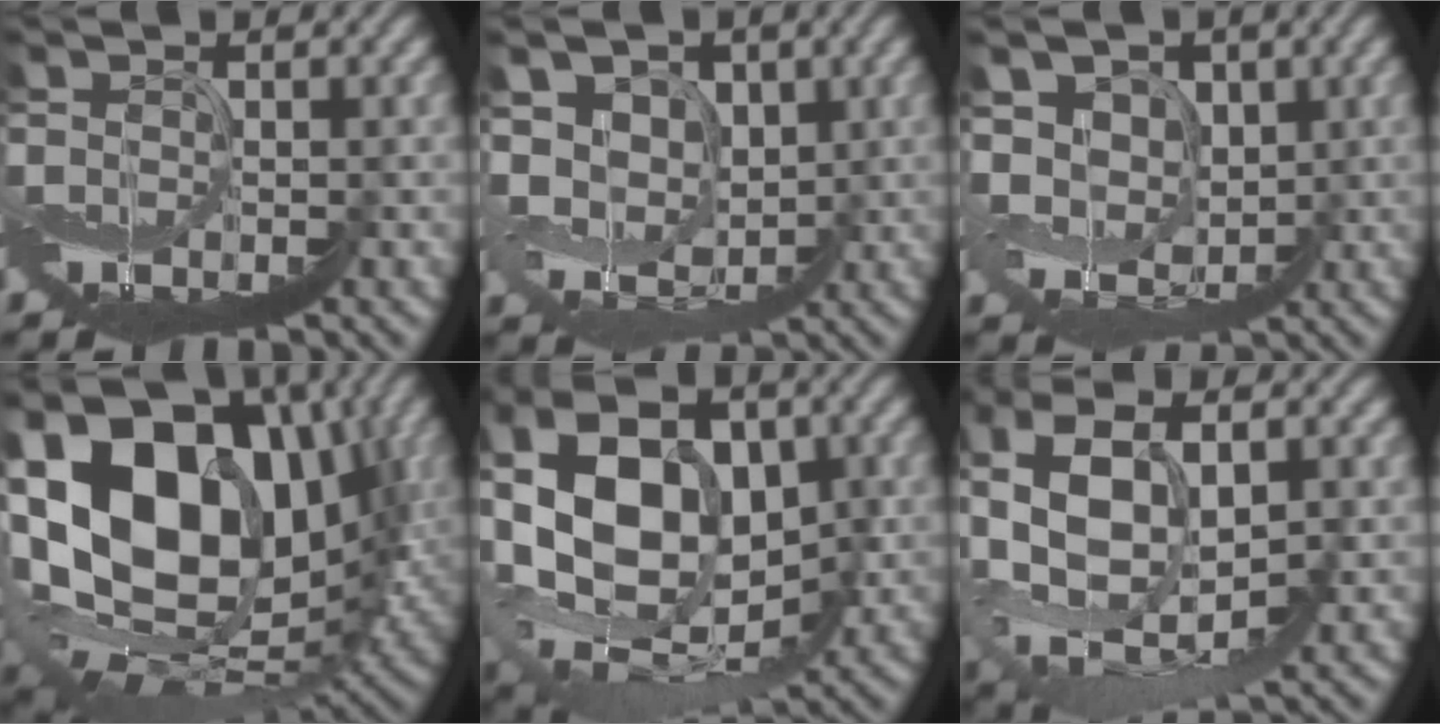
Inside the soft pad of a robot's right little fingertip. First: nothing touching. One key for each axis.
{"total": 6.4, "fx": 3.1, "fy": 5.0, "fz": 2.5, "tx": -0.056, "ty": 0.025, "tz": 0.027}
{"total": 5.8, "fx": 2.9, "fy": 4.6, "fz": 2.0, "tx": -0.043, "ty": 0.023, "tz": 0.019}
{"total": 13.3, "fx": 4.1, "fy": 8.8, "fz": 9.0, "tx": -0.195, "ty": 0.033, "tz": 0.071}
{"total": 11.2, "fx": 2.0, "fy": 7.9, "fz": 7.8, "tx": -0.165, "ty": 0.022, "tz": 0.046}
{"total": 8.0, "fx": 1.7, "fy": 4.7, "fz": 6.3, "tx": -0.158, "ty": 0.012, "tz": 0.031}